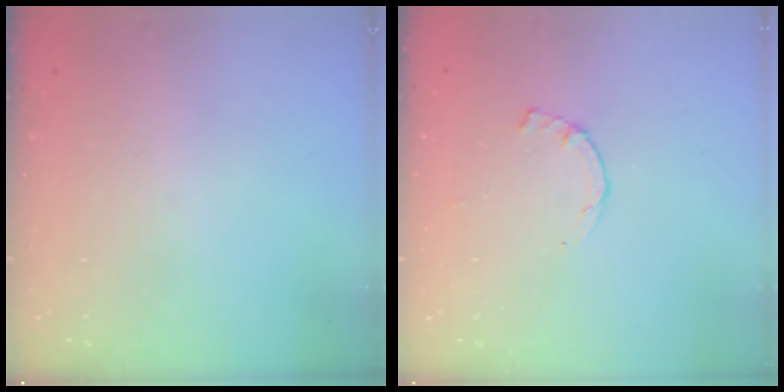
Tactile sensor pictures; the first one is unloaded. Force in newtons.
{"total": 1.2, "press": 1.1, "slide": 0.3}